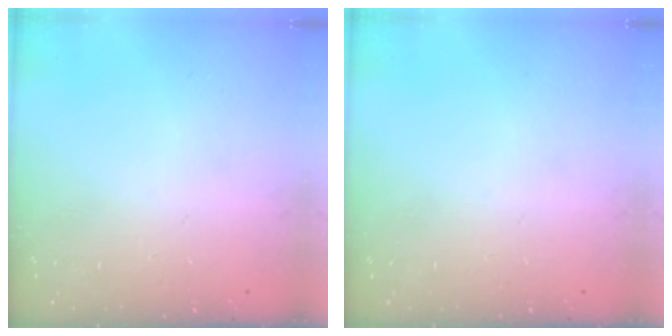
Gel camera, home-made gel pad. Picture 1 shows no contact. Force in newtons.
{"total": 0.0}